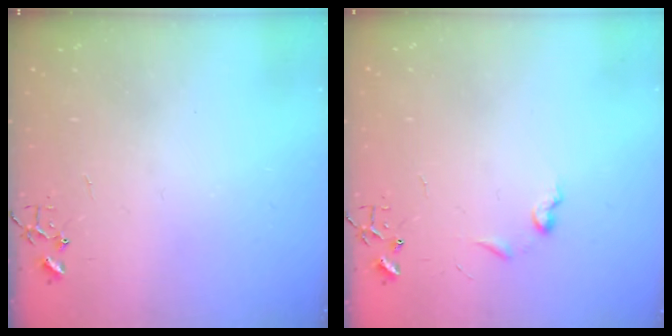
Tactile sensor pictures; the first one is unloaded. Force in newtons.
{"total": 6.1, "press": 6.1, "slide": 0.7}